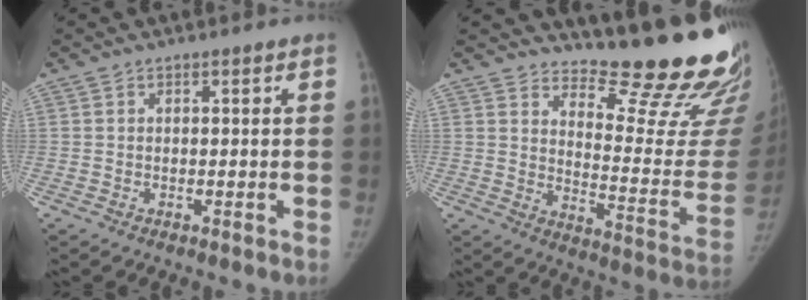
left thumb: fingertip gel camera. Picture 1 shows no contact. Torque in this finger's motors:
{"motor_torque": [0.03, 0.07, 0.00, 0.09, -0.01]}